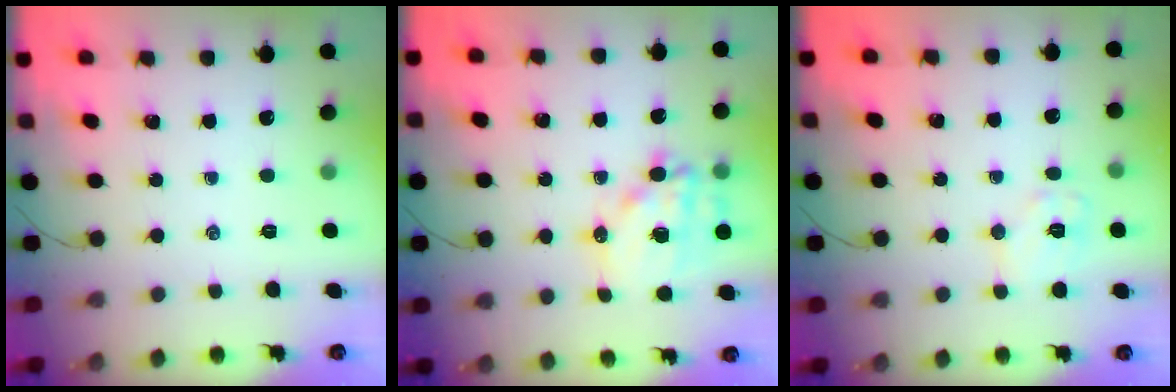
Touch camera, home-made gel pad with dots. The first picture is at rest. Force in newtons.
{"total": 14.2, "press": 13.8, "slide": 3.2}
{"total": 7.3, "press": 7.3, "slide": 0.8}